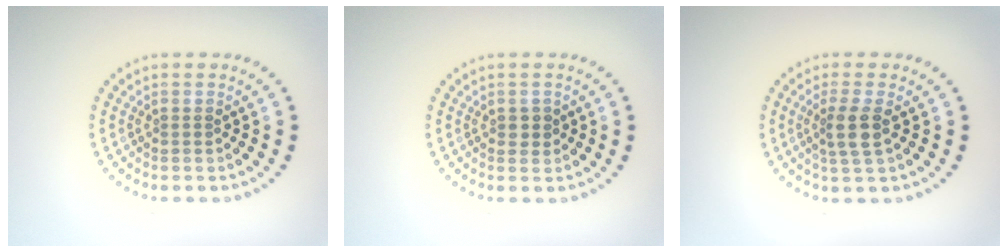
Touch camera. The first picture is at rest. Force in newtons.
{"total": 1.0, "press": 1.0, "slide": 0.2}
{"total": 2.4, "press": 2.0, "slide": 1.3}